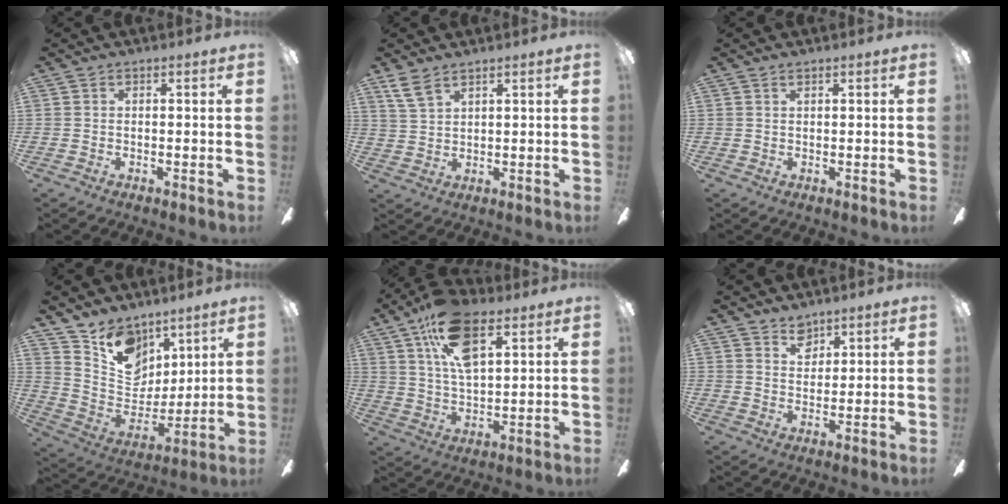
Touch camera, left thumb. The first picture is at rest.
{"total": 4.8, "force": [3.6, 1.7, 2.7], "torque": [-0.062, -0.009, 0.070]}
{"total": 0.7, "force": [0.5, 0.3, 0.5], "torque": [-0.011, 0.003, 0.008]}
{"total": 14.4, "force": [9.1, 9.9, 4.9], "torque": [-0.091, -0.058, 0.182]}
{"total": 16.2, "force": [8.6, 8.0, 11.2], "torque": [-0.193, -0.014, 0.153]}
{"total": 4.9, "force": [3.6, 2.9, 1.5], "torque": [-0.008, -0.019, 0.063]}